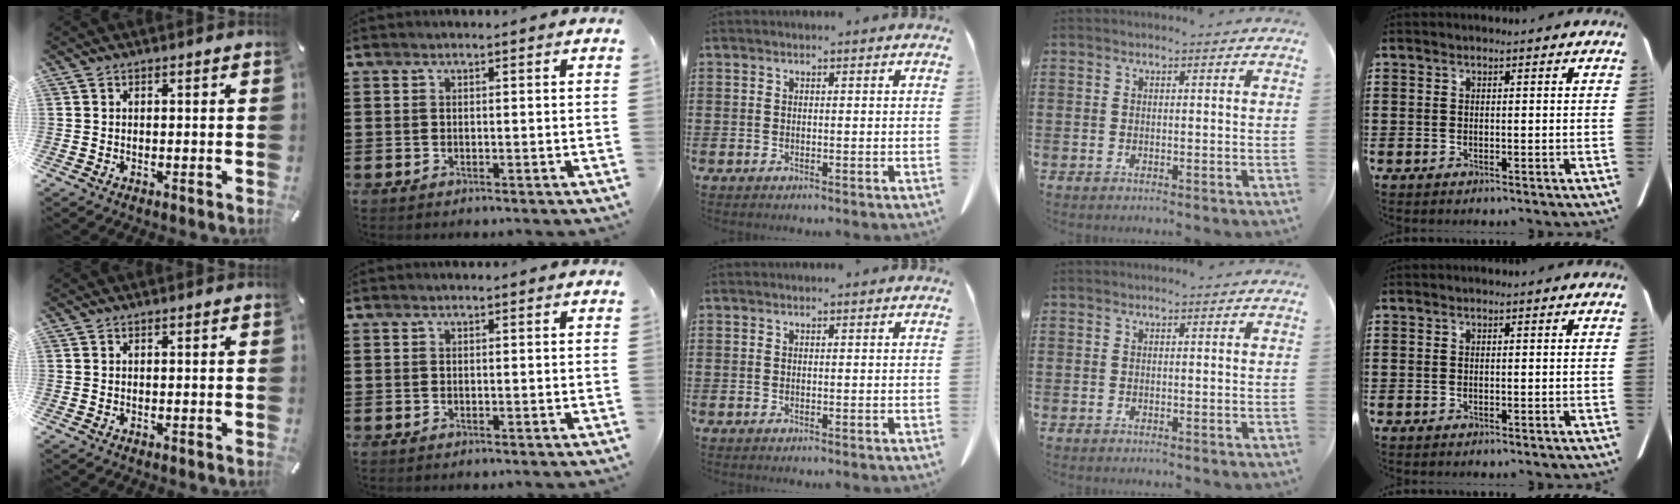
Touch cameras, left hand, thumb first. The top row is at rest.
{}